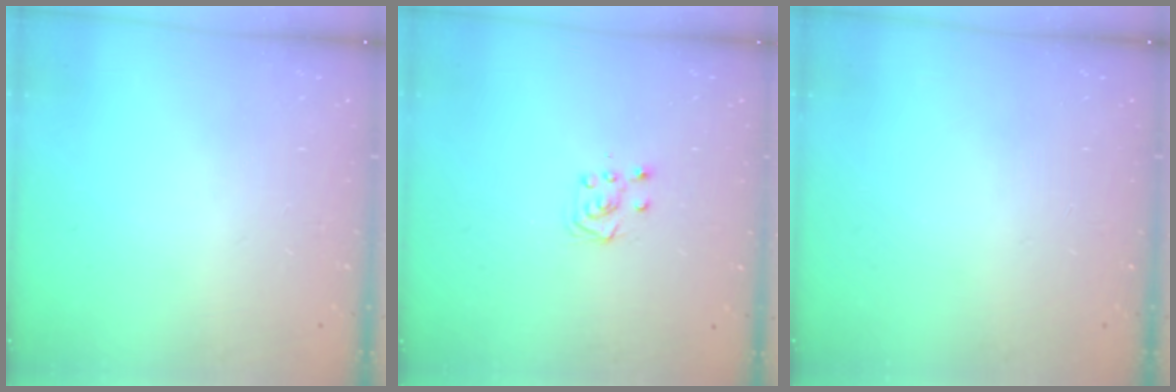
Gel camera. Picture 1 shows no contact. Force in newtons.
{"total": 5.0, "press": 4.9, "slide": 0.6}
{"total": 0.0}